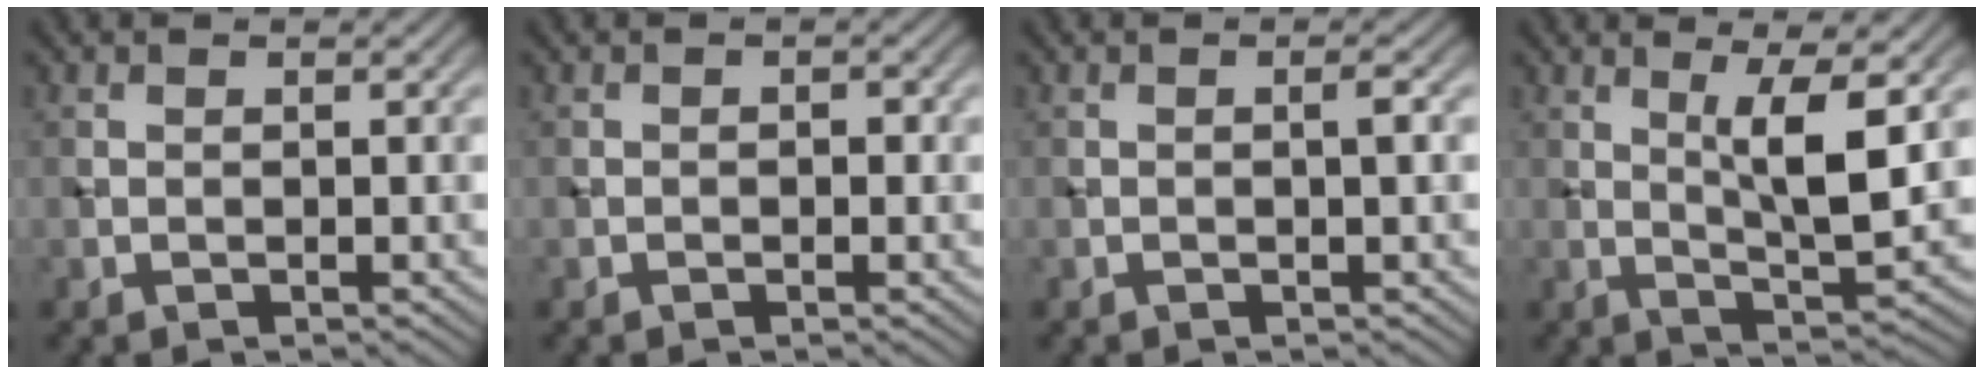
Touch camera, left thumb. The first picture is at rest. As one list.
[{"total": 0.9, "force": [-0.2, 0.5, 0.7], "torque": [-0.008, -0.002, -0.005]}, {"total": 1.0, "force": [-0.1, -0.1, 1.0], "torque": [-0.019, 0.002, -0.003]}, {"total": 6.7, "force": [2.0, 1.3, 6.3], "torque": [-0.114, -0.006, 0.039]}]